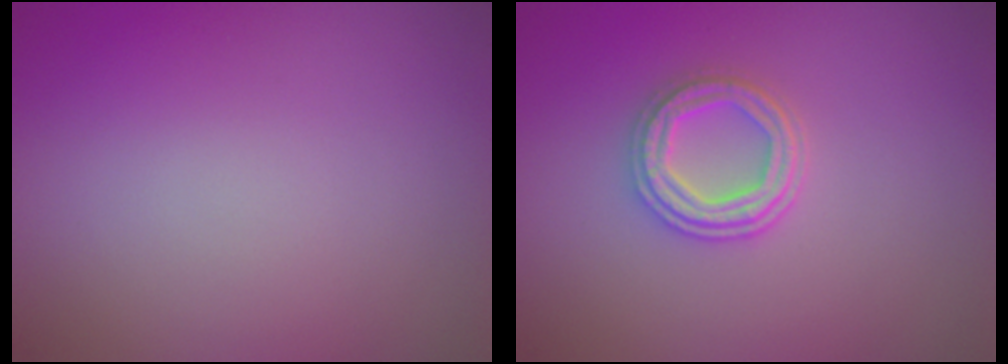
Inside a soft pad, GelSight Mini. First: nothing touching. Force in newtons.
{"total": 3.1, "press": 2.8, "slide": 1.3}